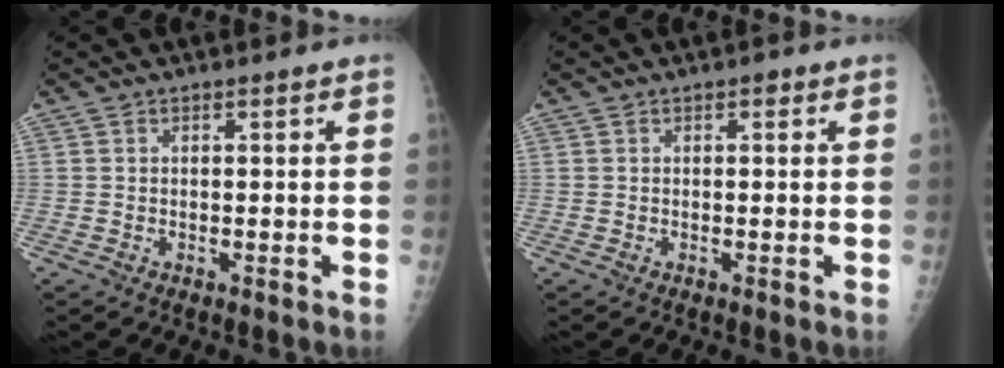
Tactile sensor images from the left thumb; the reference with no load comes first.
{"total": 0.9, "force": [0.4, 0.5, 0.6], "torque": [-0.002, 0.001, 0.001]}